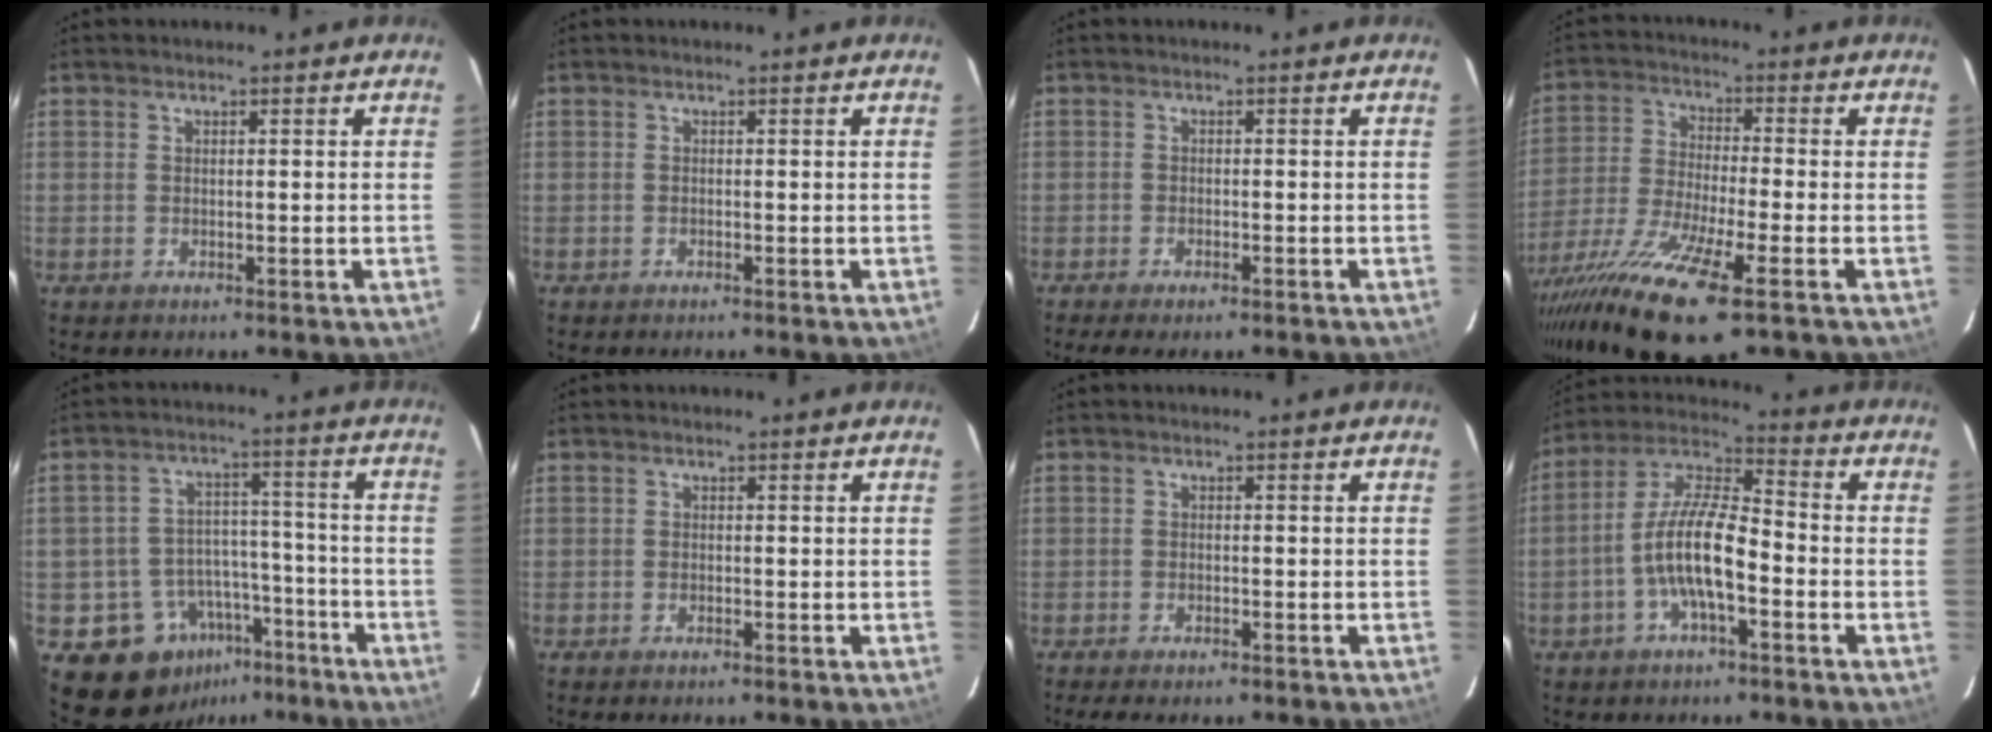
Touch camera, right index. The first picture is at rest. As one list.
[{"total": 0.0}, {"total": 4.9, "force": [-3.9, 1.4, 2.7], "torque": [-0.068, -0.017, -0.061]}, {"total": 16.3, "force": [-10.0, 2.5, 12.7], "torque": [-0.257, -0.054, -0.191]}, {"total": 13.0, "force": [-7.9, 9.6, 3.7], "torque": [-0.079, 0.045, -0.098]}, {"total": 0.8, "force": [-0.7, 0.2, 0.2], "torque": [-0.008, -0.001, -0.015]}, {"total": 4.9, "force": [-4.1, 1.3, 2.4], "torque": [-0.058, -0.014, -0.062]}, {"total": 11.2, "force": [-3.8, 3.4, 10.0], "torque": [-0.208, 0.011, -0.076]}]